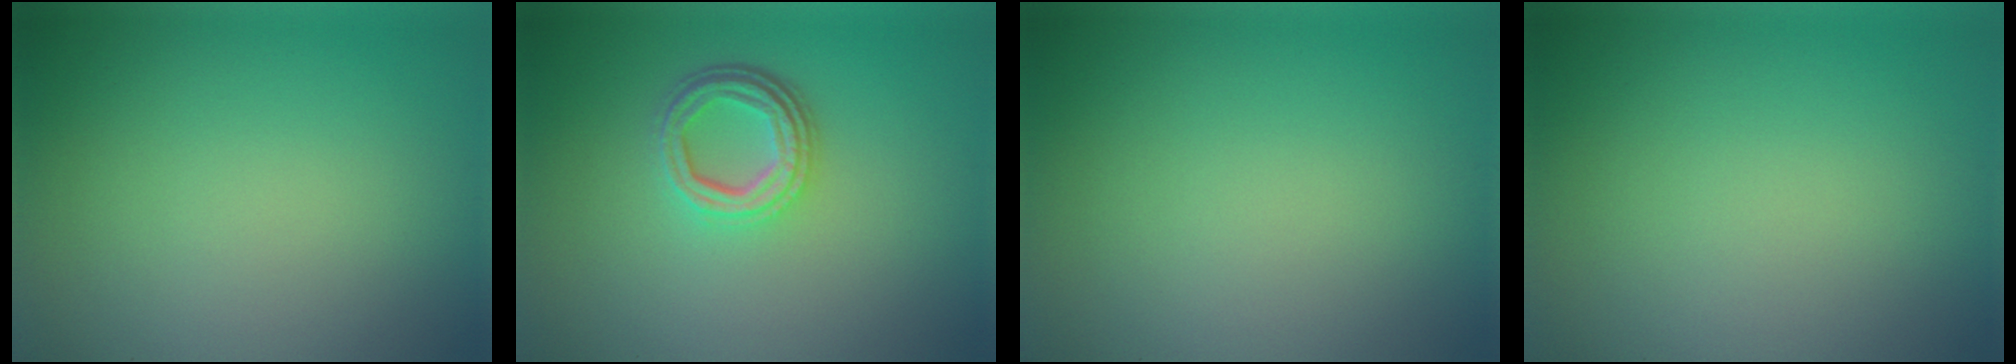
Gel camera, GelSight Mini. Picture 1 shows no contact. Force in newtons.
{"total": 4.2, "press": 3.1, "slide": 2.7}
{"total": 0.0}
{"total": 0.0}